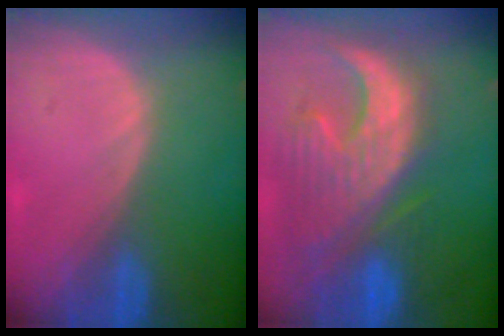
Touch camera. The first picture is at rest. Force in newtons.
{"total": 12.8, "press": 11.2, "slide": 6.2}